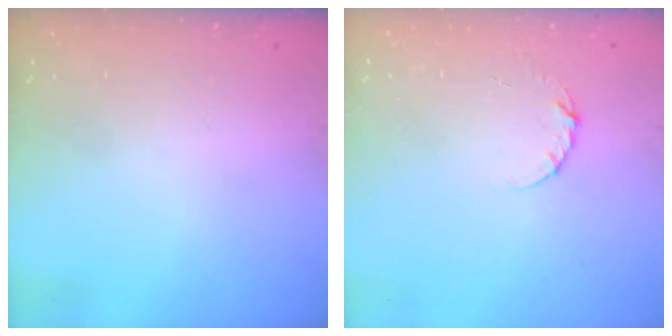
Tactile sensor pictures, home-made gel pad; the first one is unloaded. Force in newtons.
{"total": 3.5, "press": 3.4, "slide": 0.4}